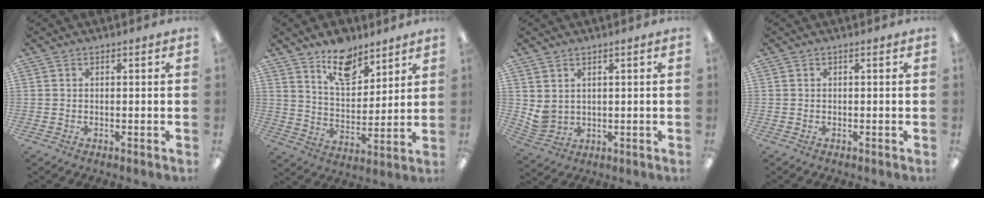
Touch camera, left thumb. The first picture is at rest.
{"total": 12.5, "force": [9.5, 6.0, 5.5], "torque": [-0.081, -0.055, 0.172]}
{"total": 3.9, "force": [2.2, 2.9, 1.2], "torque": [-0.029, -0.008, 0.047]}
{"total": 0.0}